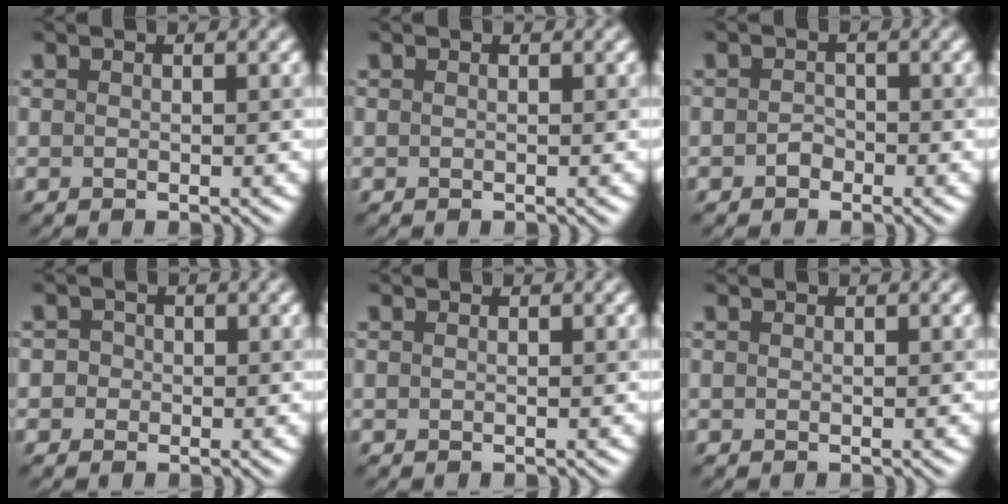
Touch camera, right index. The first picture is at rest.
{"total": 0.0}
{"total": 0.6, "force": [-0.5, 0.4, 0.1], "torque": [-0.005, 0.007, -0.003]}
{"total": 0.9, "force": [0.0, 0.9, -0.1], "torque": [0.012, 0.009, -0.005]}
{"total": 0.0}
{"total": 0.0}